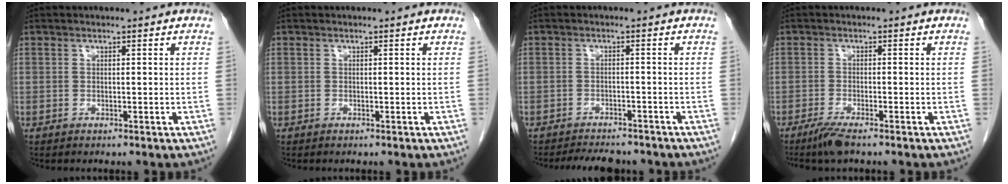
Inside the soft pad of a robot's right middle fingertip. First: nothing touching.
{"total": 0.0}
{"total": 6.8, "force": [-6.2, 2.0, 2.0], "torque": [-0.027, -0.006, -0.084]}
{"total": 3.1, "force": [-2.3, 0.3, 2.0], "torque": [-0.044, -0.007, -0.046]}